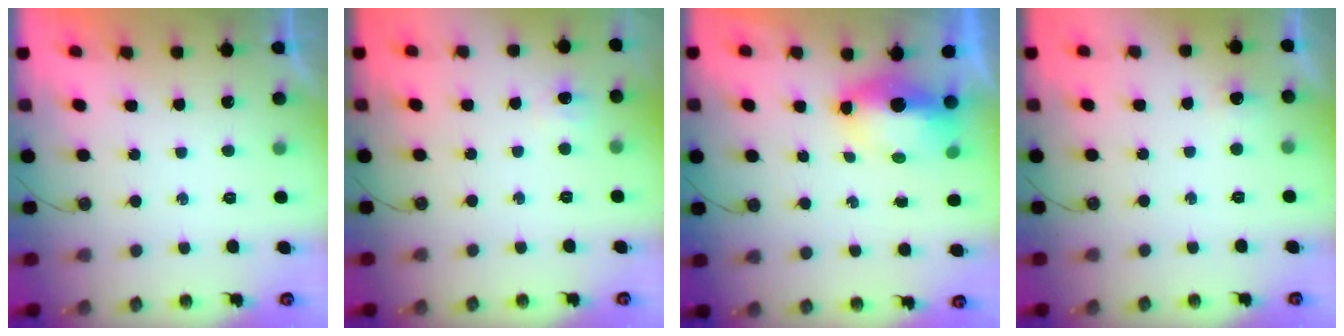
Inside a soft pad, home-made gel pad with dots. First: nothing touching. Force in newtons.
{"total": 3.6, "press": 3.5, "slide": 0.7}
{"total": 7.0, "press": 6.9, "slide": 1.3}
{"total": 3.0, "press": 2.8, "slide": 1.0}